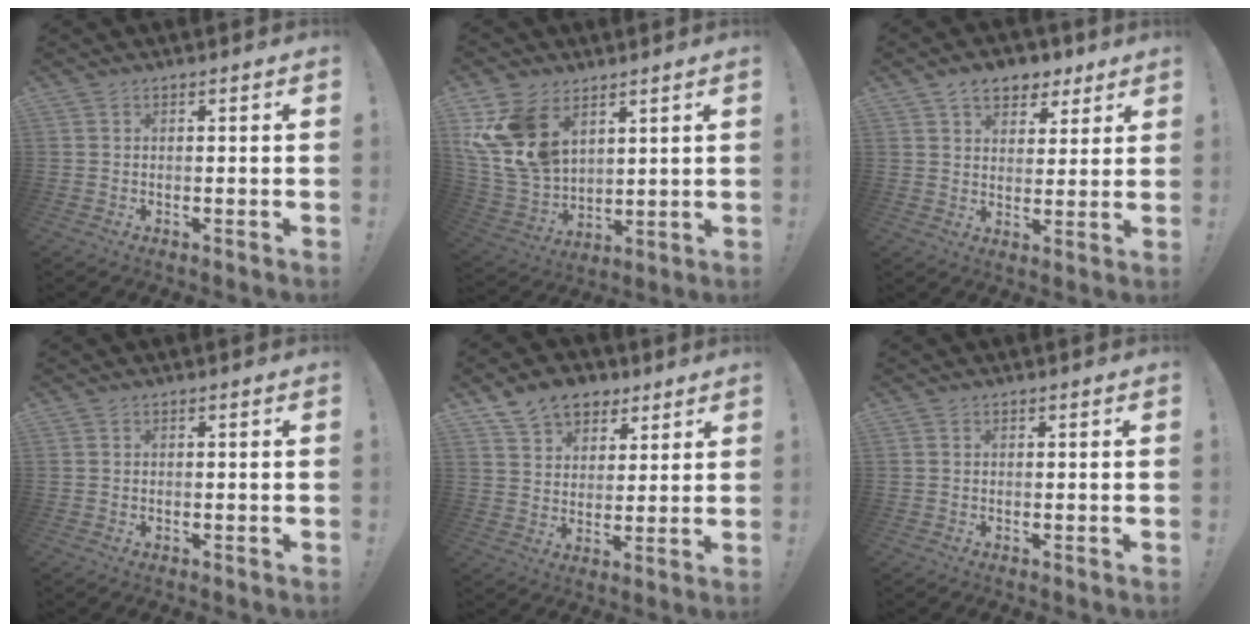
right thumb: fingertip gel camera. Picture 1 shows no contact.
{"total": 16.0, "force": [7.7, 10.8, 8.9], "torque": [-0.187, -0.047, 0.151]}
{"total": 9.0, "force": [5.6, 5.9, 3.8], "torque": [-0.050, -0.026, 0.105]}
{"total": 0.0}
{"total": 11.2, "force": [7.2, 7.6, 3.8], "torque": [-0.060, -0.042, 0.140]}
{"total": 0.0}